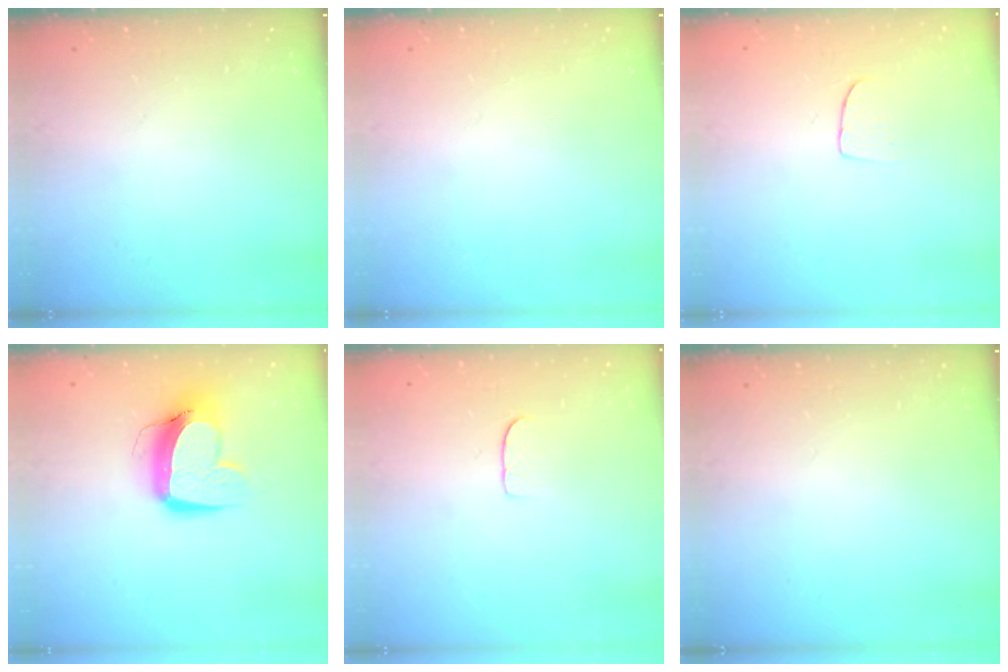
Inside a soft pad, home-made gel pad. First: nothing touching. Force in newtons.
{"total": 0.0}
{"total": 5.5, "press": 5.5, "slide": 0.3}
{"total": 13.1, "press": 13.0, "slide": 1.6}
{"total": 4.5, "press": 4.5, "slide": 0.3}
{"total": 0.0}